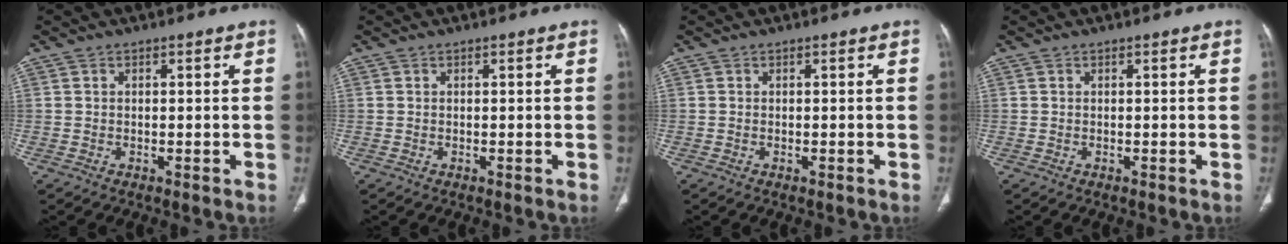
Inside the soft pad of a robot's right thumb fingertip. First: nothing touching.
{"total": 0.0}
{"total": 0.0}
{"total": 0.0}